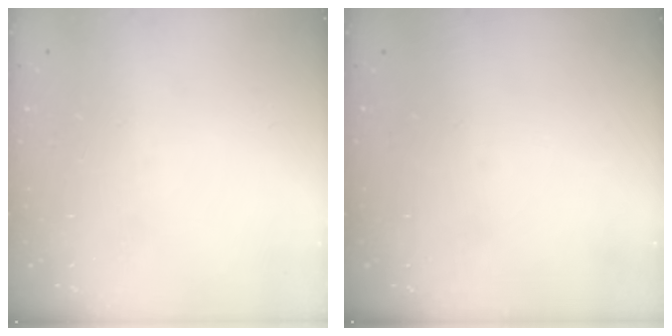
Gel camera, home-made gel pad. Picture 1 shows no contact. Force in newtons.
{"total": 0.0}